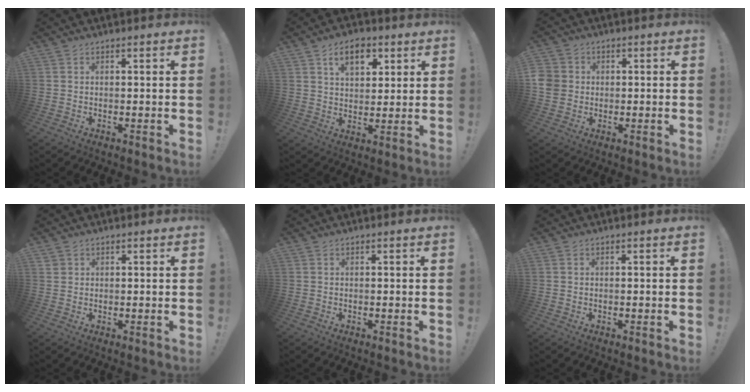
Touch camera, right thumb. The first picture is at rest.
{"total": 9.6, "force": [4.9, 5.9, 5.8], "torque": [-0.081, -0.012, 0.087]}
{"total": 5.3, "force": [-0.3, 5.0, 1.8], "torque": [-0.044, 0.008, -0.004]}
{"total": 1.4, "force": [0.9, 1.1, 0.2], "torque": [-0.005, -0.002, 0.018]}
{"total": 0.0}
{"total": 0.0}